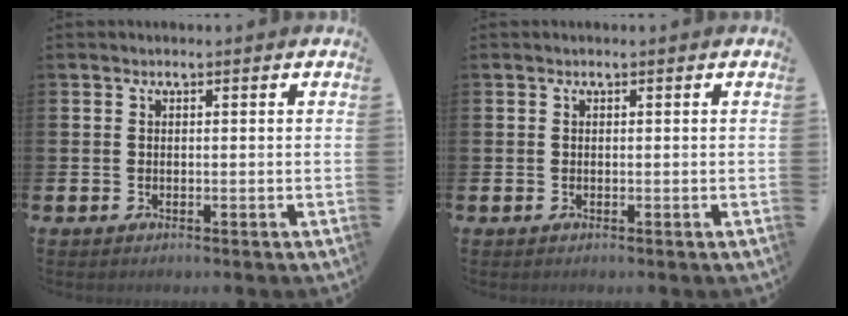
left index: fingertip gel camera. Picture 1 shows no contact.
{"total": 0.0}